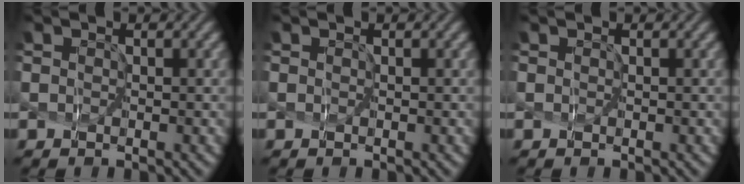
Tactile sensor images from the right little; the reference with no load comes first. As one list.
[{"total": 0.0}, {"total": 0.0}]